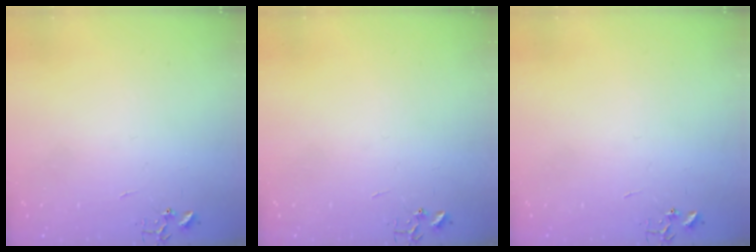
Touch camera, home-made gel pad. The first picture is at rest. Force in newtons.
{"total": 0.0}
{"total": 0.0}